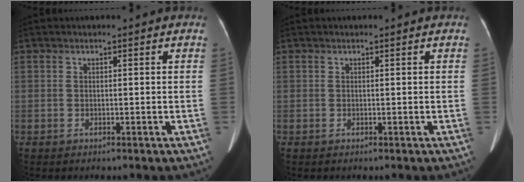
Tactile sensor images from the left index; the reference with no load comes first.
{"total": 0.0}